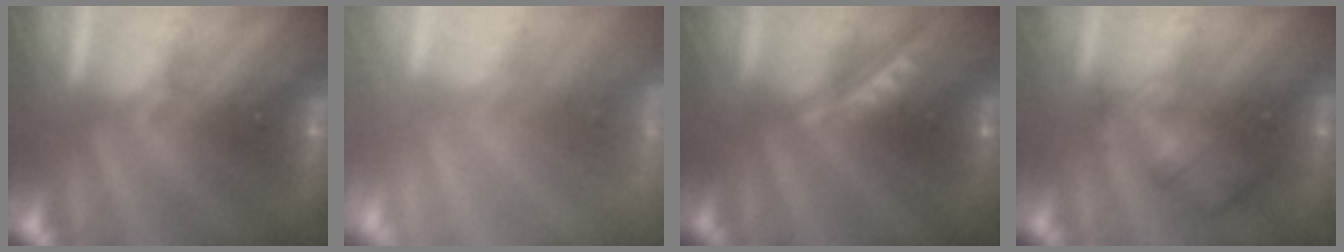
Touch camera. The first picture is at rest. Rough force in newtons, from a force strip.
{"total": 6.4}
{"total": 3.9}
{"total": 2.4}